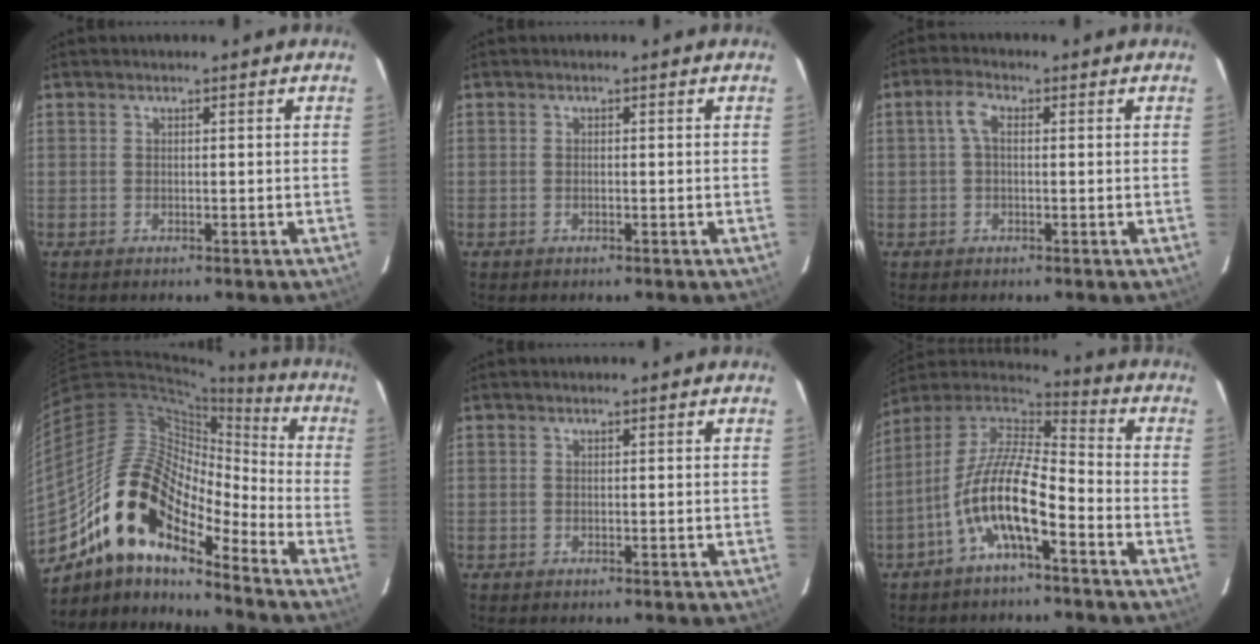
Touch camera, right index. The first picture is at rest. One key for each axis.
{"total": 0.0}
{"total": 3.0, "fx": 0.3, "fy": 1.5, "fz": 2.6, "tx": -0.055, "ty": 0.011, "tz": 0.007}
{"total": 18.5, "fx": -12.7, "fy": 7.0, "fz": 11.4, "tx": -0.202, "ty": -0.001, "tz": -0.256}
{"total": 0.0}
{"total": 13.7, "fx": -6.2, "fy": 3.9, "fz": 11.6, "tx": -0.227, "ty": -0.001, "tz": -0.123}